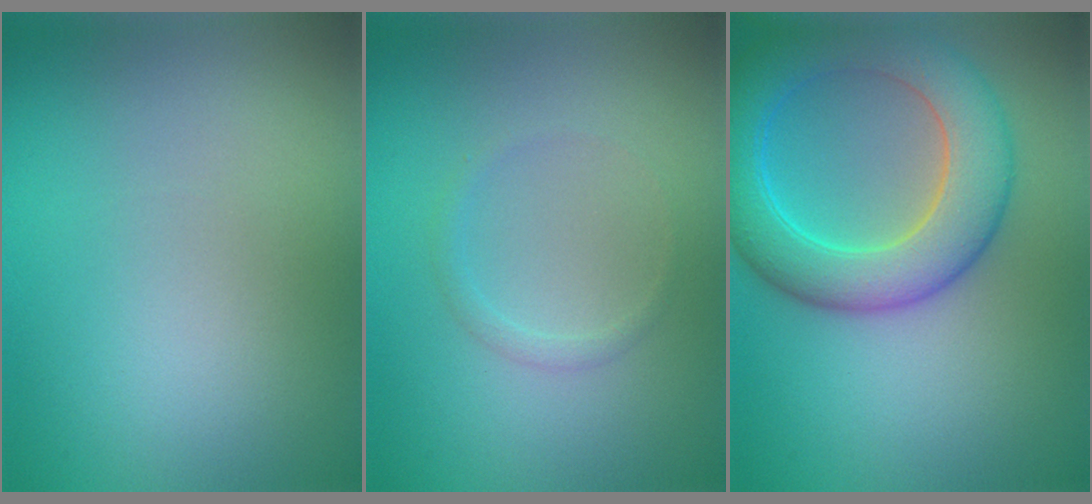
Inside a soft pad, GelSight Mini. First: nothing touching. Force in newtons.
{"total": 0.9, "press": 0.9, "slide": 0.0}
{"total": 7.8, "press": 7.8, "slide": 0.3}